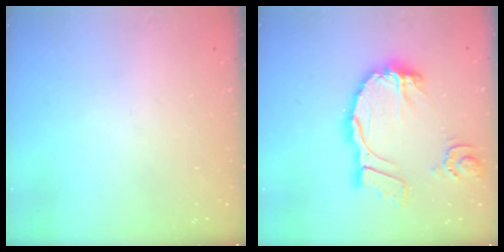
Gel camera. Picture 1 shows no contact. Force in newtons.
{"total": 18.2, "press": 18.1, "slide": 2.0}